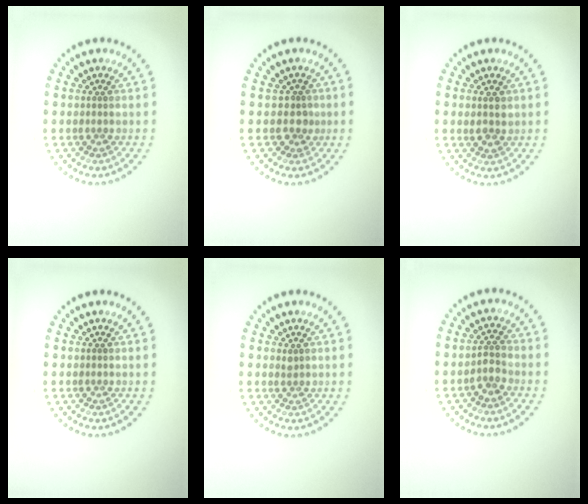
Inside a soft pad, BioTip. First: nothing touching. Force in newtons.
{"total": 1.6, "press": 1.2, "slide": 1.0}
{"total": 1.6, "press": 1.6, "slide": 0.4}
{"total": 0.0}
{"total": 0.6, "press": 0.4, "slide": 0.4}
{"total": 1.6, "press": 1.5, "slide": 0.7}